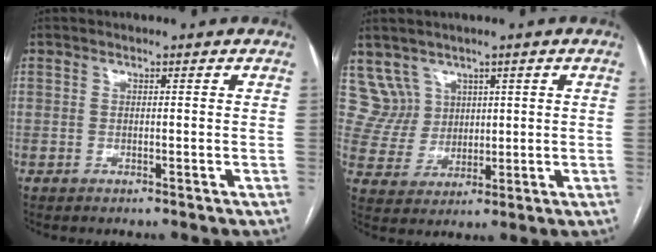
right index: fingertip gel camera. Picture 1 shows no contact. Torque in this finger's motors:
{"motor_torque": [-0.33, 0.19, -0.08, 0.00]}